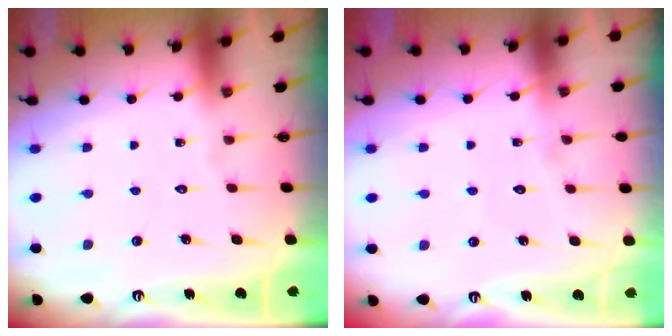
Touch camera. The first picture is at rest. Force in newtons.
{"total": 2.7, "press": 2.7, "slide": 0.3}